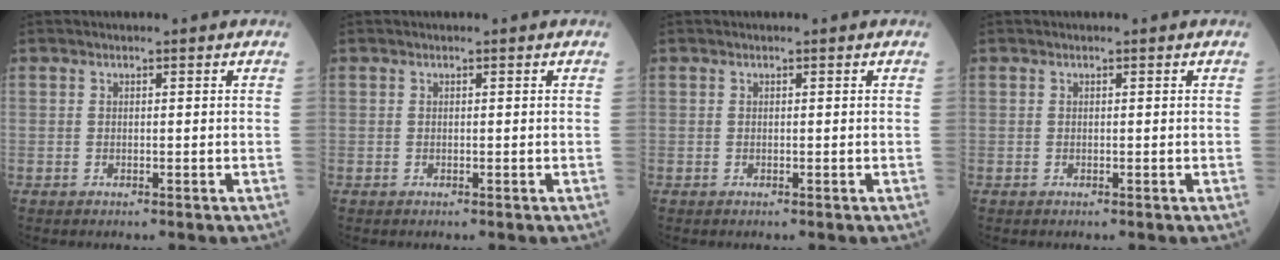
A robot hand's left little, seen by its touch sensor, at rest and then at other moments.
{"total": 0.0}
{"total": 0.0}
{"total": 0.0}